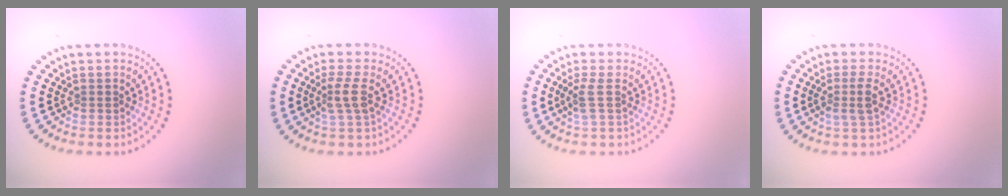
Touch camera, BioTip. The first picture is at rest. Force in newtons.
{"total": 2.2, "press": 1.7, "slide": 1.4}
{"total": 1.6, "press": 1.2, "slide": 1.1}
{"total": 1.9, "press": 1.6, "slide": 1.0}